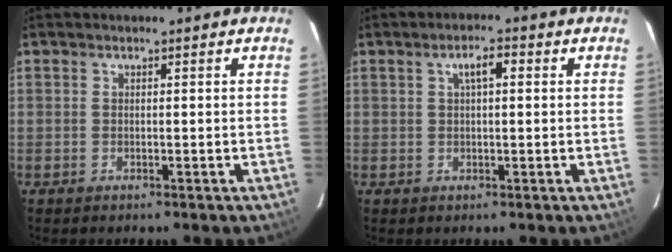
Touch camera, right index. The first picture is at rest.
{"total": 3.1, "force": [1.1, 0.7, 2.8], "torque": [-0.053, 0.010, 0.019]}